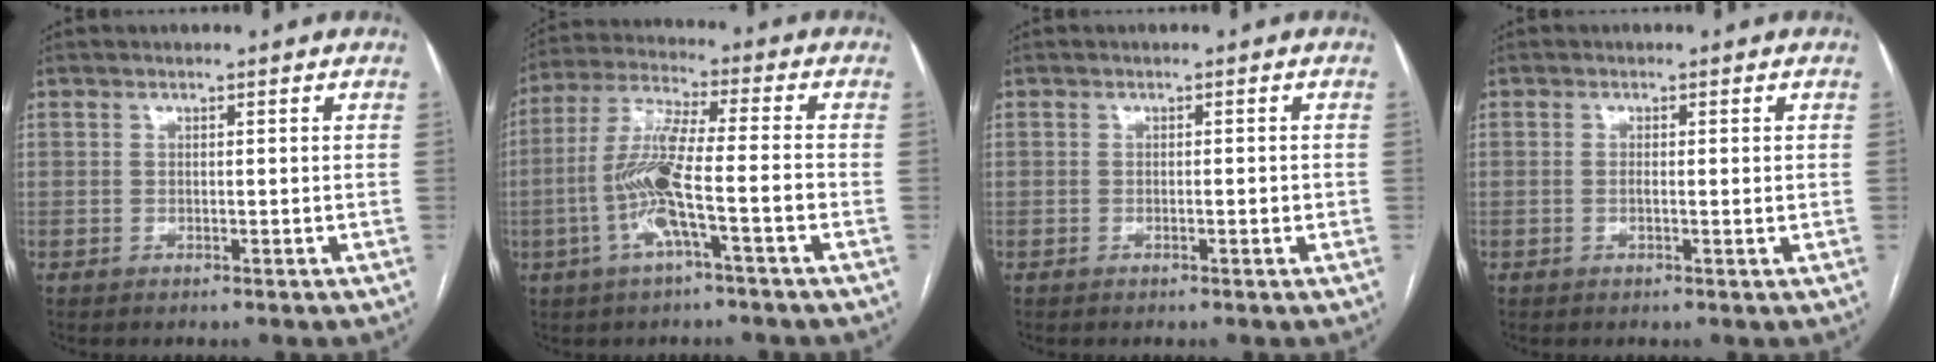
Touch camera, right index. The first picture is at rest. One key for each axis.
{"total": 10.6, "fx": -3.3, "fy": 0.7, "fz": 10.1, "tx": -0.208, "ty": 0.011, "tz": -0.066}
{"total": 1.2, "fx": -0.3, "fy": 0.3, "fz": 1.1, "tx": -0.015, "ty": 0.001, "tz": -0.004}
{"total": 2.2, "fx": -0.1, "fy": 0.5, "fz": 2.1, "tx": -0.036, "ty": -0.001, "tz": 0.000}